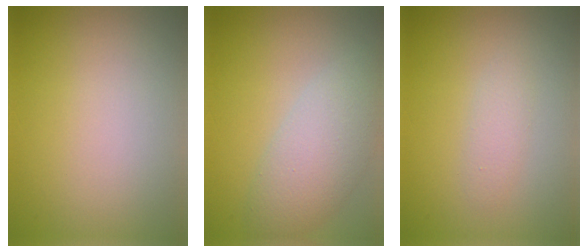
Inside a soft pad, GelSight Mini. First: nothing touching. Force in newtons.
{"total": 5.0, "press": 5.0, "slide": 0.4}
{"total": 1.3, "press": 1.3, "slide": 0.0}